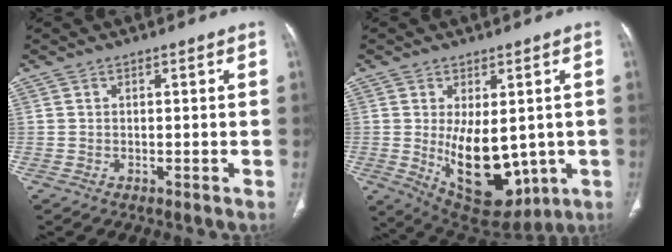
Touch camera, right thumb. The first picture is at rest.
{"total": 15.5, "force": [-1.5, 8.6, 12.8], "torque": [-0.163, -0.022, 0.011]}